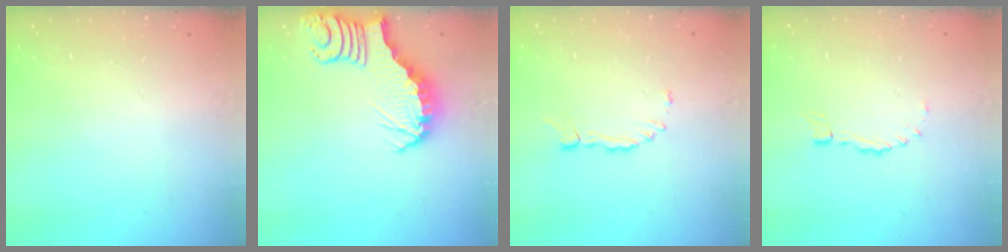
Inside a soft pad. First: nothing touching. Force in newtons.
{"total": 3.9, "press": 3.8, "slide": 0.7}
{"total": 2.2, "press": 2.2, "slide": 0.3}
{"total": 0.0}